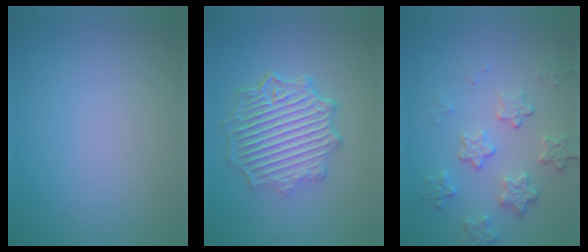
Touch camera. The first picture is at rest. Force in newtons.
{"total": 6.4, "press": 5.3, "slide": 3.6}
{"total": 4.0, "press": 3.1, "slide": 2.6}